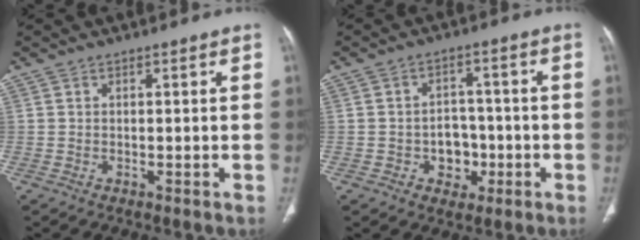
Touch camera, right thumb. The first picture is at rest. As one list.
[{"total": 6.4, "force": [-1.9, 5.2, 3.2], "torque": [-0.013, 0.021, -0.027]}]